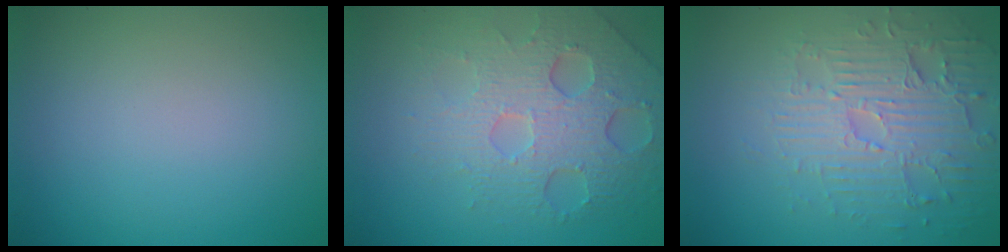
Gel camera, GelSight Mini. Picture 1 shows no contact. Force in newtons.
{"total": 6.3, "press": 4.7, "slide": 4.2}
{"total": 4.4, "press": 4.0, "slide": 1.8}